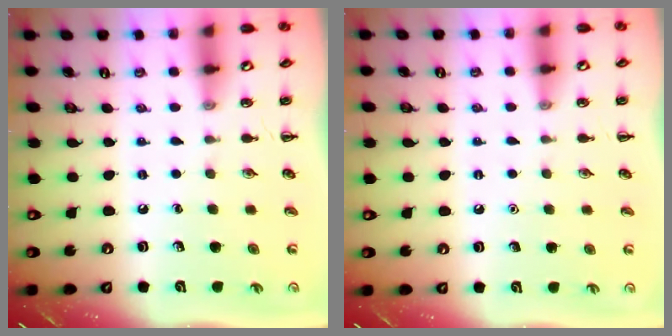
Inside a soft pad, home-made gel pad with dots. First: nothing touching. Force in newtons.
{"total": 1.6, "press": 1.6, "slide": 0.1}